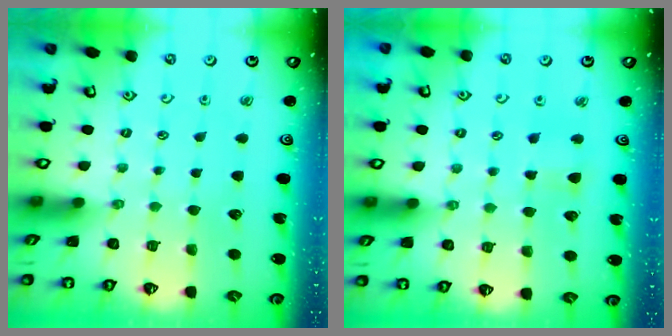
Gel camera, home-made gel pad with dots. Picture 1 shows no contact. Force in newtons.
{"total": 2.9, "press": 2.9, "slide": 0.4}